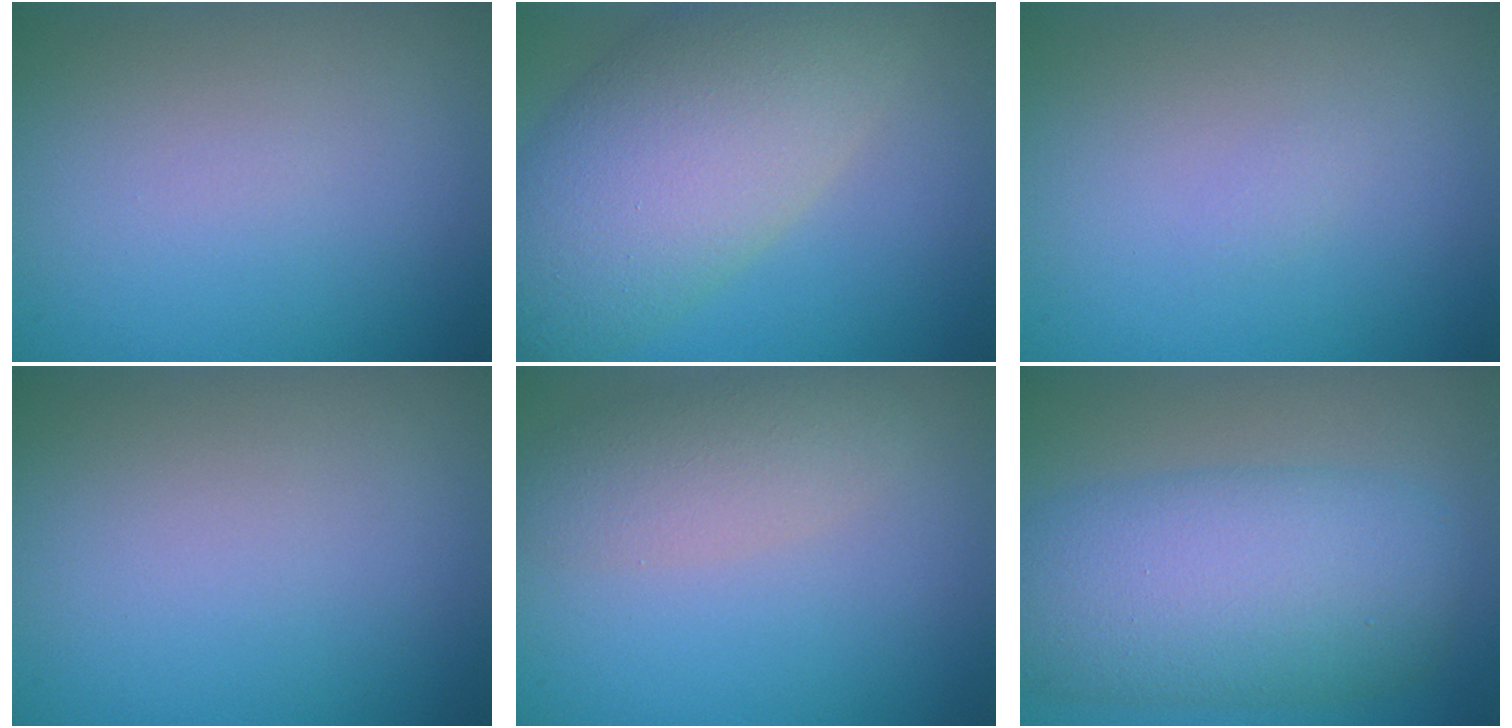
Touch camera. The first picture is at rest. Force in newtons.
{"total": 10.9, "press": 10.9, "slide": 0.8}
{"total": 0.5, "press": 0.5, "slide": 0.0}
{"total": 0.0}
{"total": 3.3, "press": 3.2, "slide": 0.0}
{"total": 9.5, "press": 9.5, "slide": 0.2}